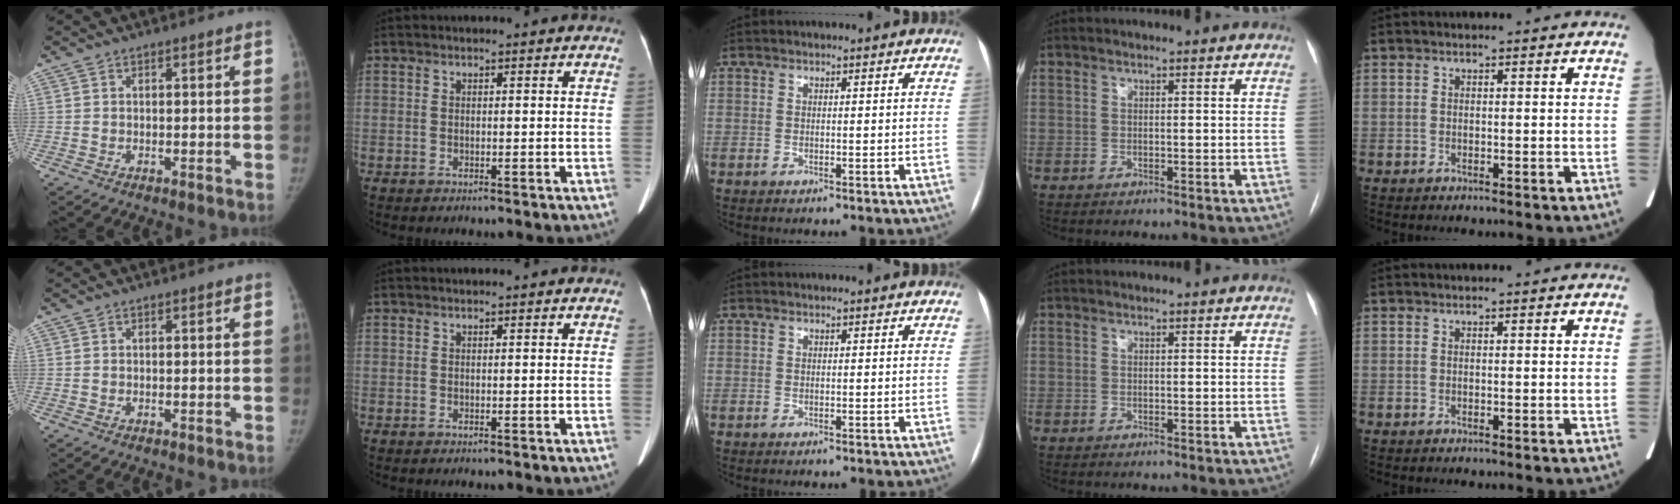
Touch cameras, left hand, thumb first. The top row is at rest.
{}